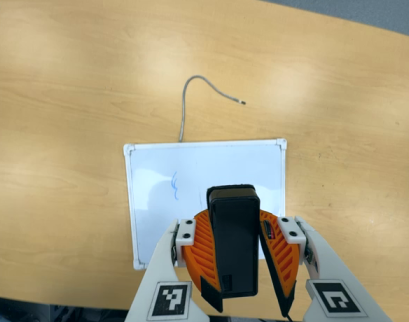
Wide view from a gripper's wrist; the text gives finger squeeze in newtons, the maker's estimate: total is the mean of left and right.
{"total": 9.6, "left": 9.8, "right": 9.4}